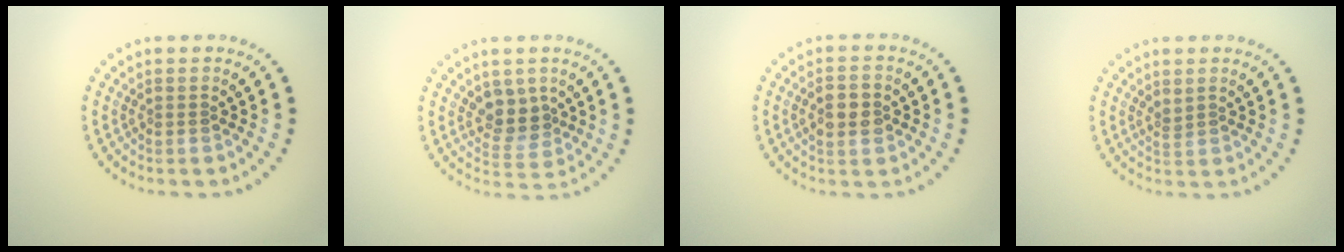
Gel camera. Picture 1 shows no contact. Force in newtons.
{"total": 2.8, "press": 2.2, "slide": 1.6}
{"total": 2.7, "press": 2.7, "slide": 0.1}
{"total": 0.6, "press": 0.2, "slide": 0.6}